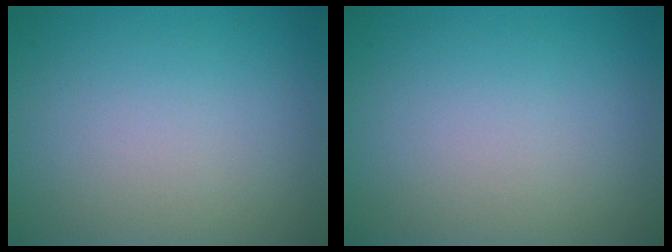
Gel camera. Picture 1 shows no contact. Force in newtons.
{"total": 0.0}